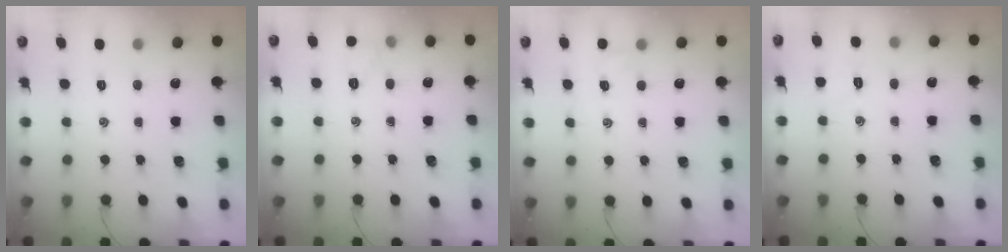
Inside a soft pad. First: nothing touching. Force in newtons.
{"total": 5.9, "press": 5.7, "slide": 1.7}
{"total": 1.7, "press": 1.7, "slide": 0.5}
{"total": 2.7, "press": 2.6, "slide": 0.7}